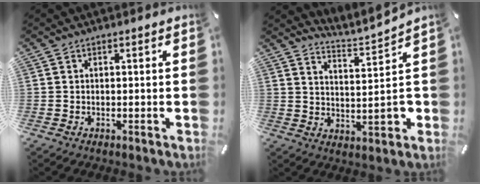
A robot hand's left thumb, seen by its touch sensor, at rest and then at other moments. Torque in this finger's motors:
{"motor_torque": [-0.11, -0.20, 0.07, -0.11, -0.03]}